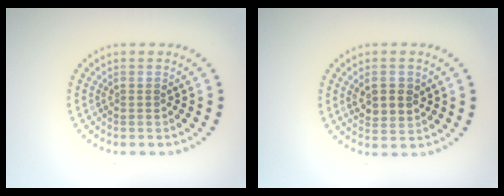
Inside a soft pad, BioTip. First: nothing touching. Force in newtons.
{"total": 3.0, "press": 2.9, "slide": 0.6}